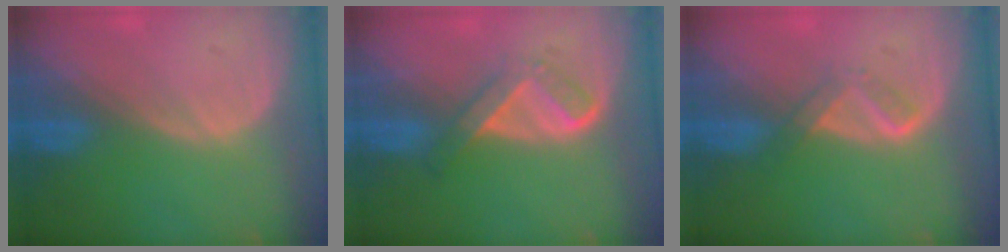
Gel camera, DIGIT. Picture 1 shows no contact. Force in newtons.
{"total": 5.4, "press": 4.5, "slide": 3.1}
{"total": 2.8, "press": 2.7, "slide": 0.7}